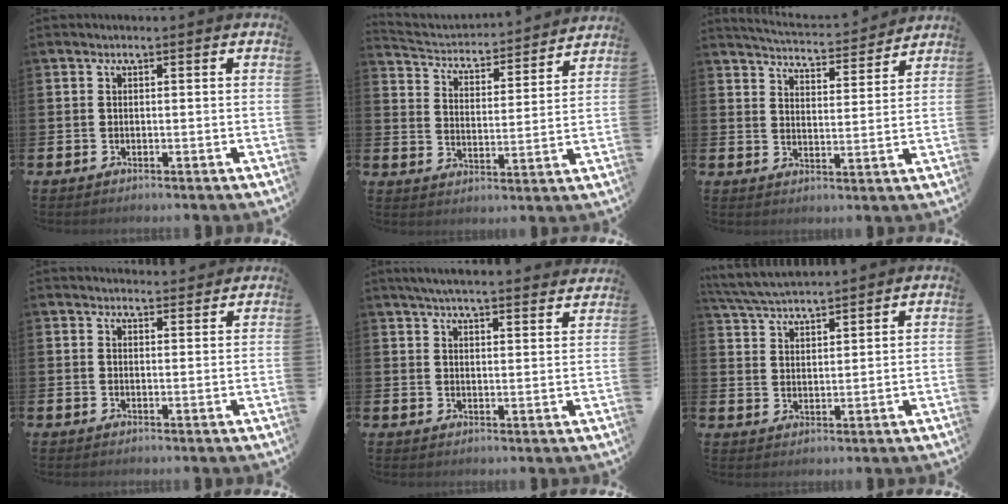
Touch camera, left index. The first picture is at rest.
{"total": 3.6, "force": [3.4, 1.0, 0.3], "torque": [-0.034, -0.039, 0.050]}
{"total": 4.9, "force": [4.9, 0.3, 0.4], "torque": [-0.023, -0.040, 0.083]}
{"total": 2.1, "force": [2.1, 0.3, -0.1], "torque": [0.008, -0.013, 0.036]}
{"total": 4.8, "force": [4.6, 0.1, 1.1], "torque": [-0.034, -0.023, 0.083]}
{"total": 5.0, "force": [4.9, 0.3, 0.9], "torque": [-0.037, -0.025, 0.088]}